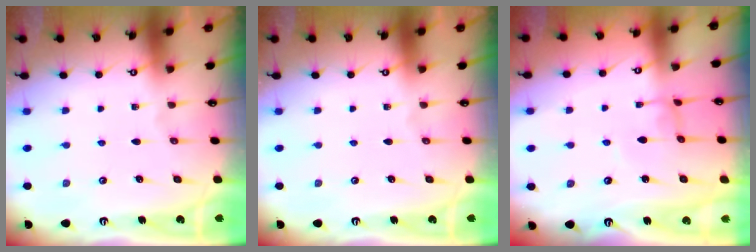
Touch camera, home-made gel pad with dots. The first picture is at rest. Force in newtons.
{"total": 0.0}
{"total": 1.4, "press": 1.4, "slide": 0.1}